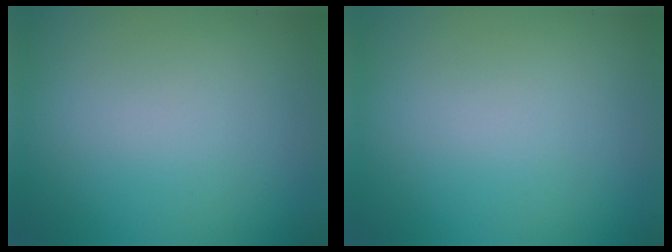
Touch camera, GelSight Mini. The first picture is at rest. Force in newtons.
{"total": 0.0}